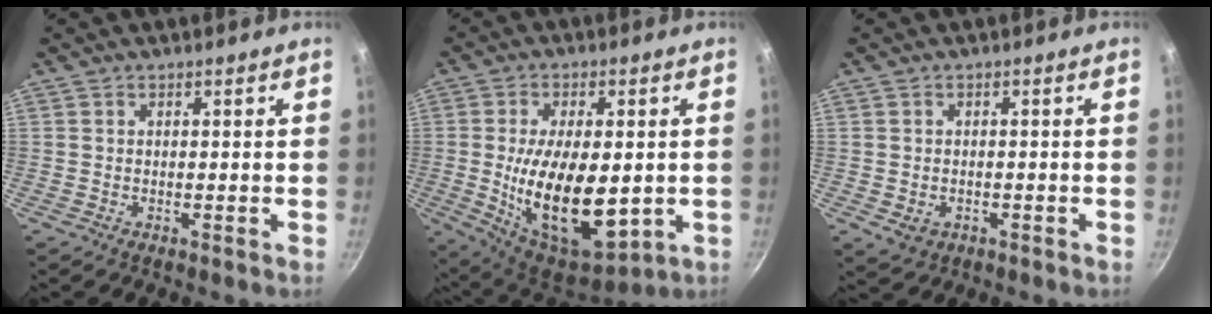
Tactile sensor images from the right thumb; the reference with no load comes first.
{"total": 20.6, "force": [-1.7, 10.5, 17.6], "torque": [-0.287, -0.017, -0.011]}
{"total": 3.0, "force": [-0.8, 2.4, 1.6], "torque": [-0.023, 0.002, -0.003]}